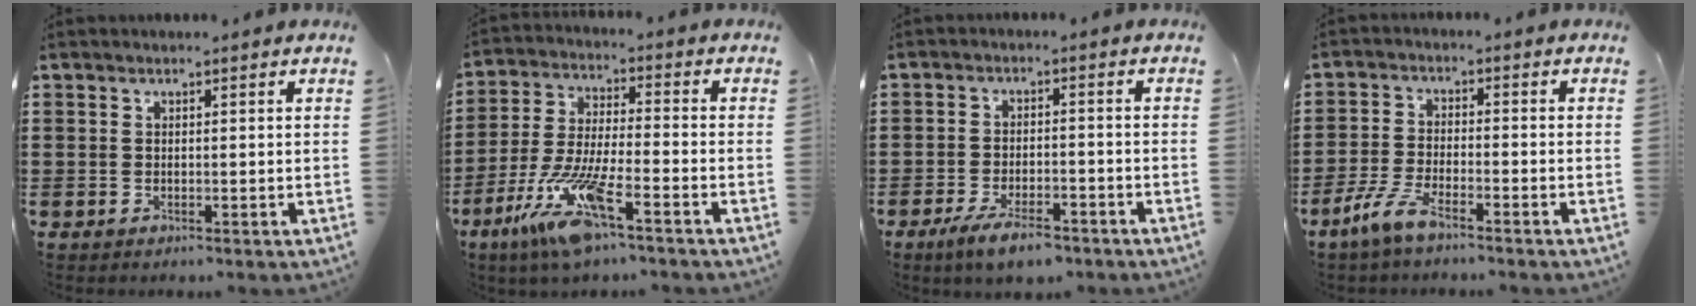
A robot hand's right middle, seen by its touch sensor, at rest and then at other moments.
{"total": 11.1, "force": [-7.1, 1.3, 8.4], "torque": [-0.192, -0.016, -0.141]}
{"total": 5.0, "force": [-3.9, 1.3, 2.9], "torque": [-0.059, 0.000, -0.073]}
{"total": 5.3, "force": [-4.0, 0.9, 3.4], "torque": [-0.088, -0.008, -0.082]}